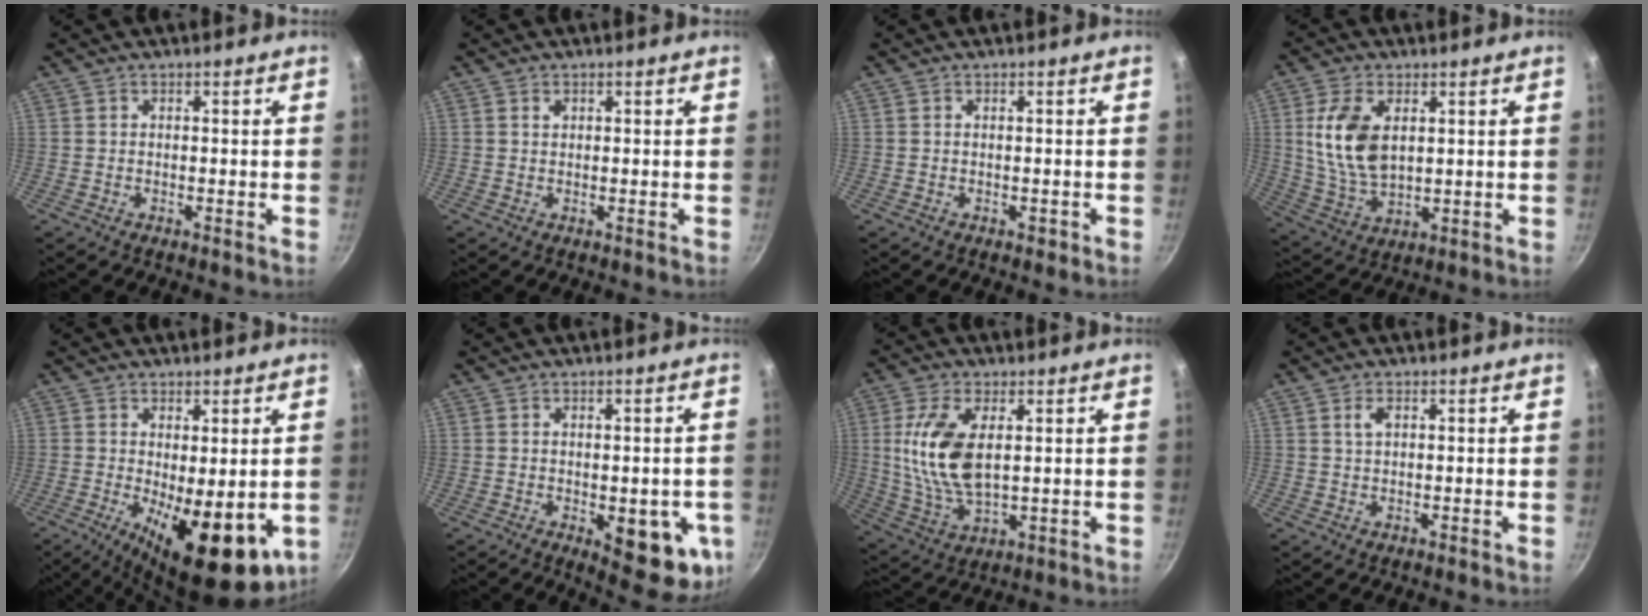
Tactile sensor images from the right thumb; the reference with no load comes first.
{"total": 0.9, "force": [0.4, 0.6, 0.5], "torque": [-0.005, -0.003, 0.008]}
{"total": 0.7, "force": [-0.2, 0.4, 0.5], "torque": [-0.004, 0.003, -0.001]}
{"total": 12.2, "force": [2.8, 7.0, 9.6], "torque": [-0.185, -0.012, 0.064]}
{"total": 15.8, "force": [-4.5, 6.1, 13.8], "torque": [-0.175, -0.026, -0.043]}
{"total": 11.8, "force": [-3.6, 4.9, 10.1], "torque": [-0.102, -0.003, -0.032]}
{"total": 13.7, "force": [2.2, 6.9, 11.5], "torque": [-0.239, -0.011, 0.053]}
{"total": 2.0, "force": [0.7, 1.0, 1.5], "torque": [-0.030, 0.002, 0.015]}